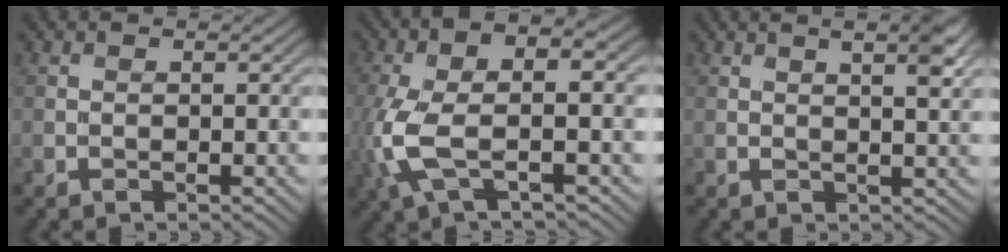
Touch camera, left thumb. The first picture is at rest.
{"total": 8.5, "force": [-0.9, 2.9, 7.9], "torque": [-0.191, -0.001, -0.027]}
{"total": 3.4, "force": [2.1, 0.3, 2.6], "torque": [-0.043, 0.001, 0.037]}